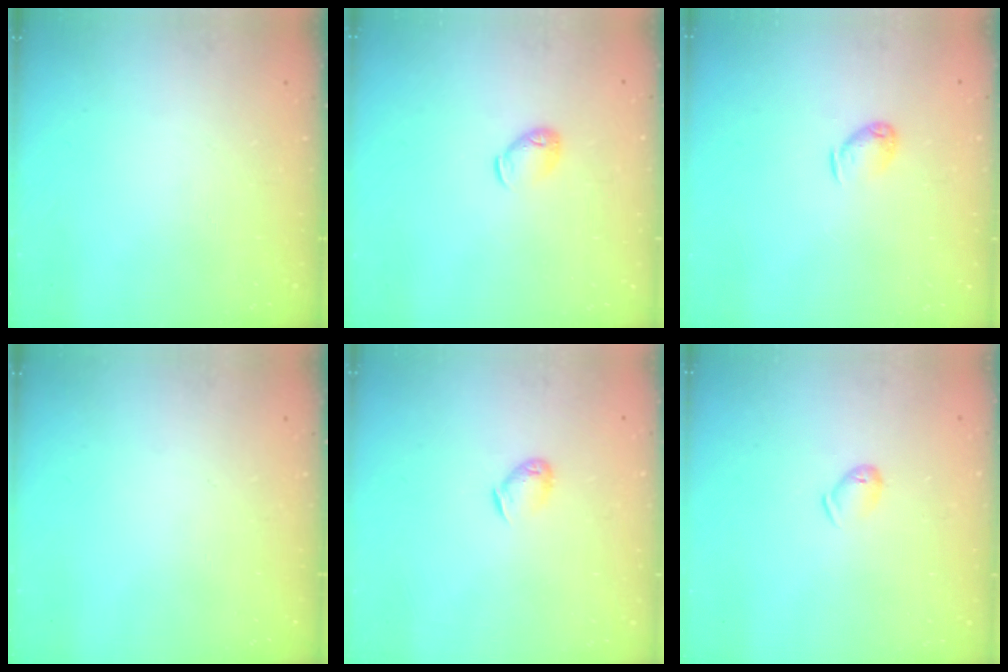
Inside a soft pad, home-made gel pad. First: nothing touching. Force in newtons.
{"total": 5.8, "press": 5.6, "slide": 1.2}
{"total": 5.2, "press": 5.2, "slide": 0.7}
{"total": 0.0}
{"total": 3.6, "press": 3.6, "slide": 0.6}
{"total": 5.3, "press": 5.2, "slide": 0.9}